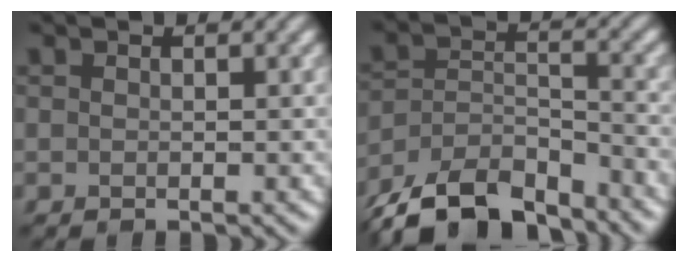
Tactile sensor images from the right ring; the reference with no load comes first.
{"total": 10.7, "force": [-8.9, 4.0, 4.4], "torque": [-0.086, -0.010, -0.156]}